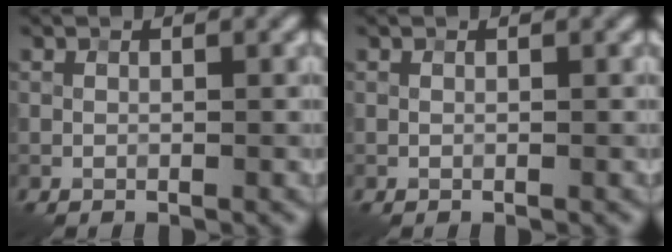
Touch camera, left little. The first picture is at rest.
{"total": 0.0}